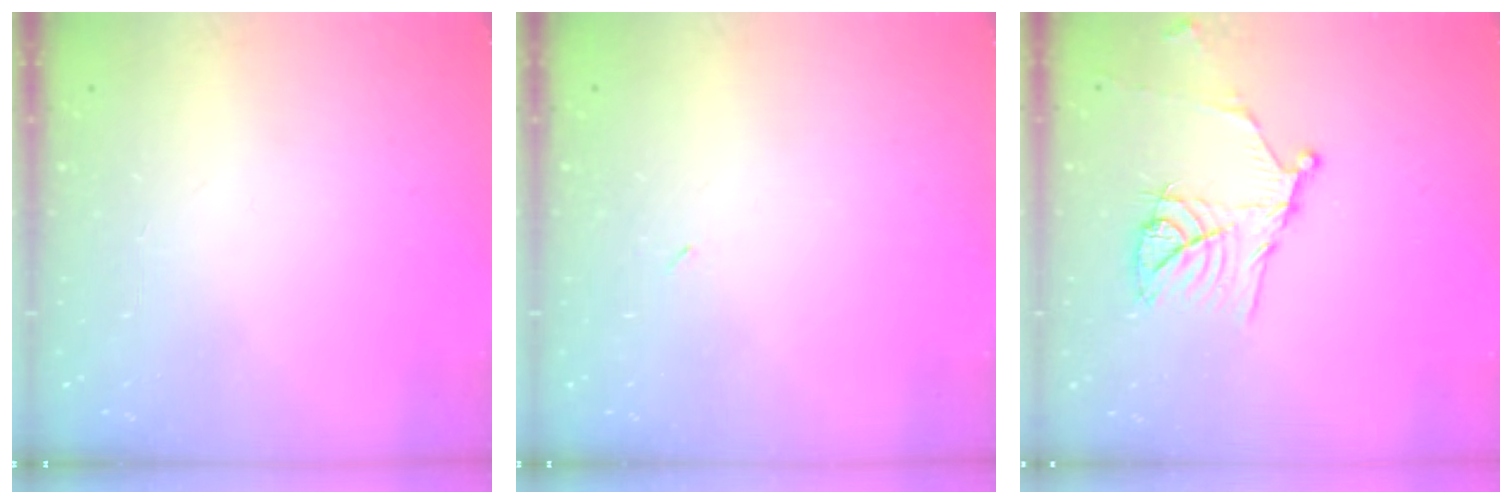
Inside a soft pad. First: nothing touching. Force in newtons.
{"total": 2.1, "press": 1.9, "slide": 1.0}
{"total": 13.8, "press": 13.7, "slide": 0.8}